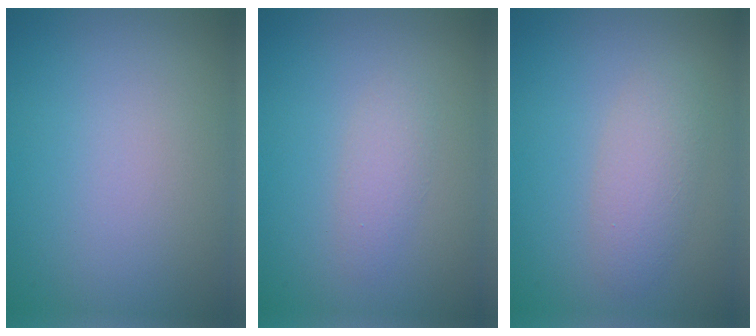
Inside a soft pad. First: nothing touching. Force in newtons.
{"total": 1.4, "press": 1.4, "slide": 0.1}
{"total": 2.5, "press": 2.5, "slide": 0.1}